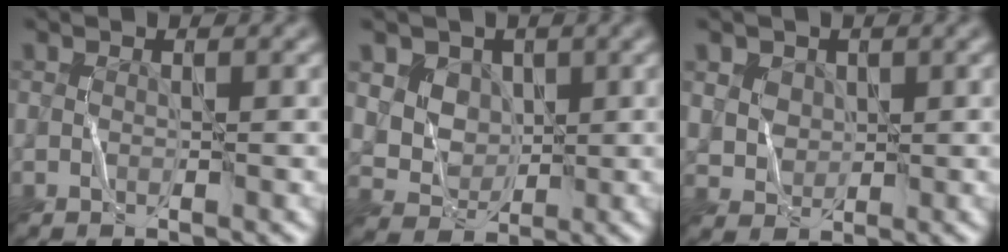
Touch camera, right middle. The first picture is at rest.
{"total": 4.3, "force": [2.4, 3.3, 1.1], "torque": [-0.041, 0.010, 0.046]}
{"total": 1.7, "force": [1.0, 1.3, -0.3], "torque": [-0.003, -0.001, 0.026]}